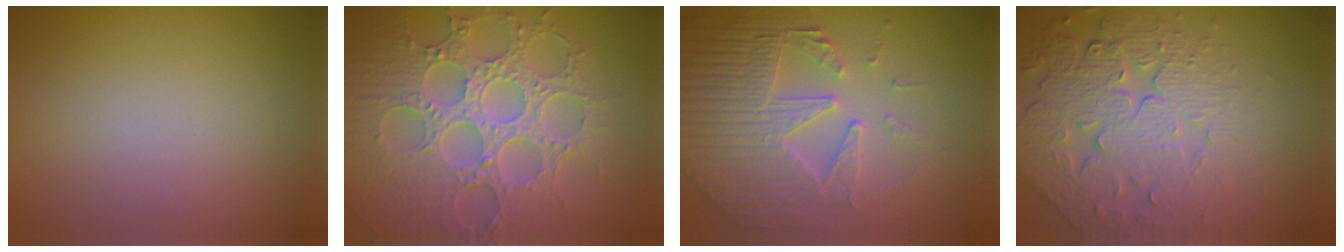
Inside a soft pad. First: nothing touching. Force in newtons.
{"total": 8.7, "press": 6.6, "slide": 5.8}
{"total": 7.4, "press": 5.4, "slide": 5.0}
{"total": 8.0, "press": 5.7, "slide": 5.5}